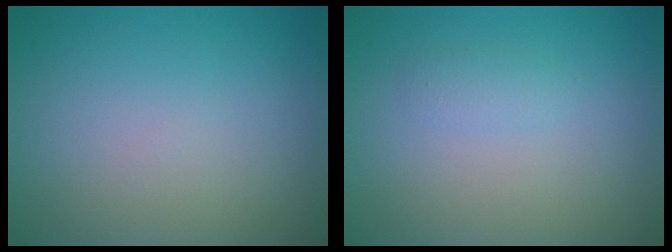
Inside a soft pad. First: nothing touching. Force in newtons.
{"total": 1.0, "press": 1.0, "slide": 0.1}